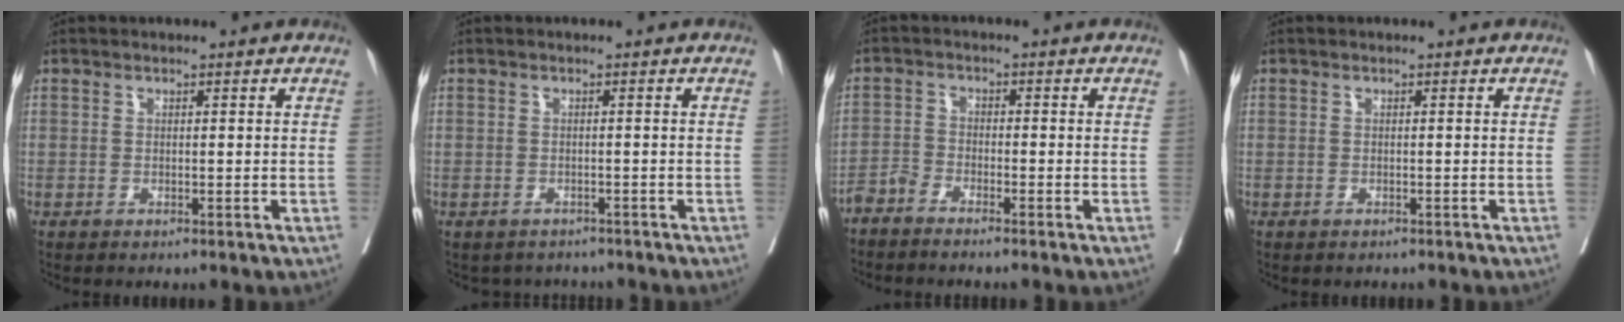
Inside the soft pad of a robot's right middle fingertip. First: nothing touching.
{"total": 3.5, "force": [-3.2, 1.5, -0.1], "torque": [0.003, 0.005, -0.042]}
{"total": 2.5, "force": [-2.4, 0.1, 0.9], "torque": [-0.020, -0.002, -0.053]}
{"total": 0.9, "force": [-0.8, 0.5, 0.1], "torque": [-0.007, 0.002, -0.013]}